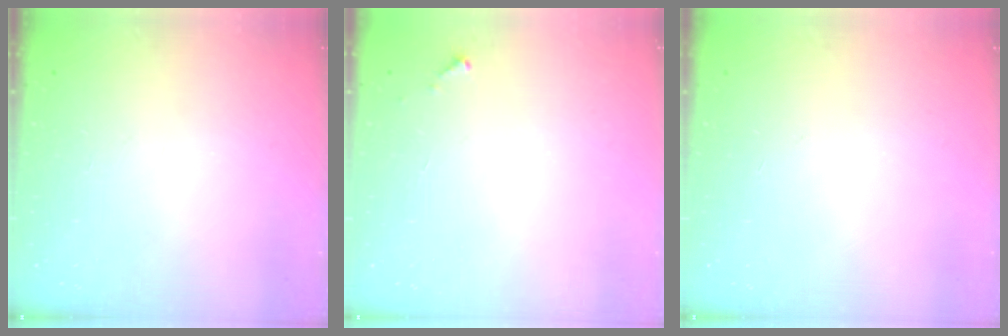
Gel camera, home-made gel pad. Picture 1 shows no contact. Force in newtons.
{"total": 2.8, "press": 2.8, "slide": 0.1}
{"total": 0.0}